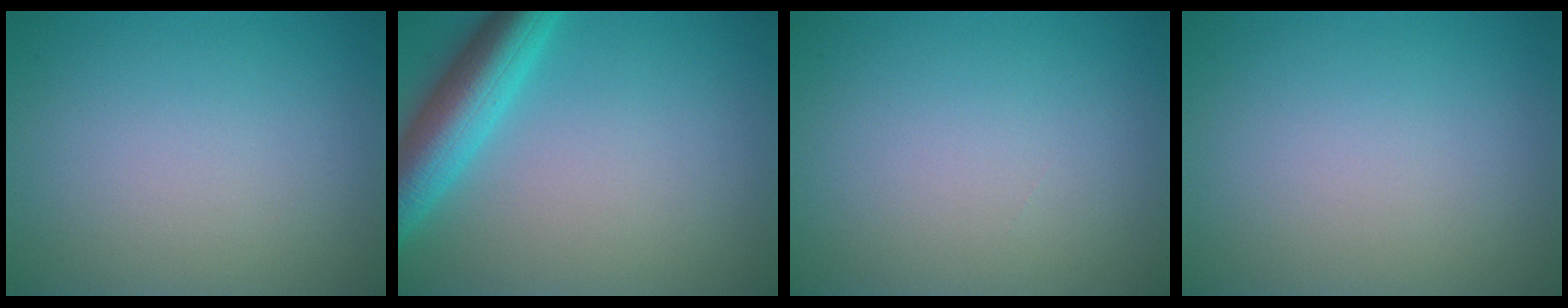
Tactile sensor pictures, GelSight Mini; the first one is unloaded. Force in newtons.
{"total": 6.2, "press": 6.2, "slide": 0.3}
{"total": 0.0}
{"total": 0.0}